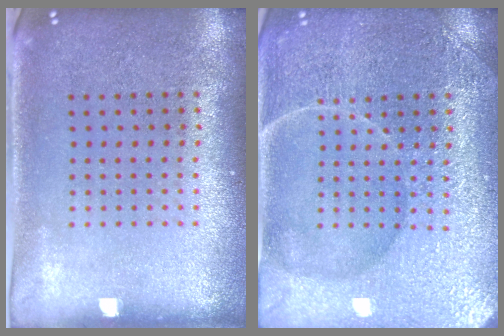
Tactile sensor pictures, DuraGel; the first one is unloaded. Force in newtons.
{"total": 4.3, "press": 4.2, "slide": 0.5}